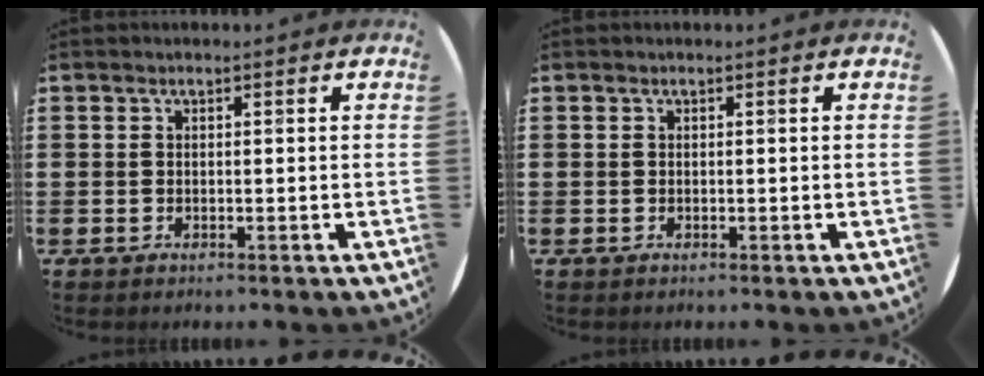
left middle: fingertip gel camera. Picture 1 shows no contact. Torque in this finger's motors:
{"motor_torque": [0.20, -0.12, -0.02, -0.01]}